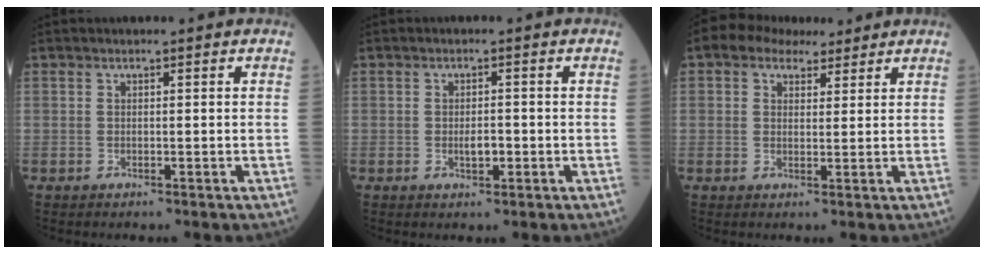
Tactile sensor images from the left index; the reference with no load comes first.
{"total": 2.2, "force": [-0.6, 0.9, 1.9], "torque": [-0.033, 0.002, -0.008]}
{"total": 6.2, "force": [4.4, 3.5, 2.7], "torque": [-0.048, 0.034, 0.075]}